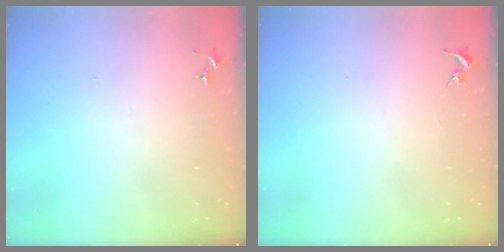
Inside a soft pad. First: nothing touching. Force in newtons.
{"total": 0.0}